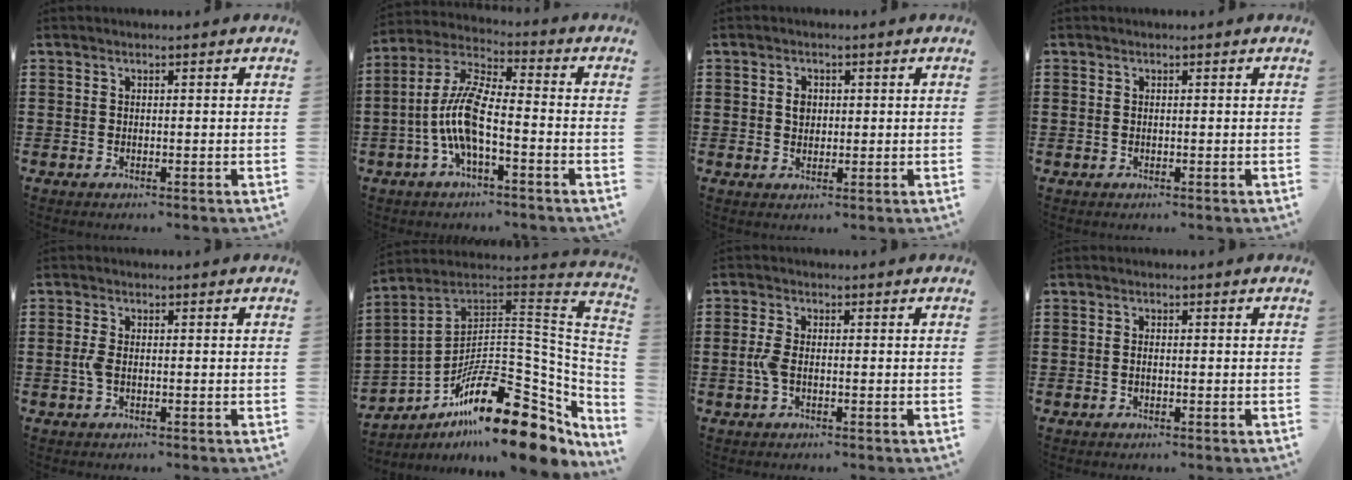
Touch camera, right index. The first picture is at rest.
{"total": 9.7, "force": [-2.7, 2.8, 8.8], "torque": [-0.206, -0.010, -0.056]}
{"total": 2.0, "force": [0.3, 1.5, 1.3], "torque": [-0.029, 0.007, 0.005]}
{"total": 0.6, "force": [0.1, 0.3, 0.5], "torque": [-0.012, 0.002, 0.001]}
{"total": 2.2, "force": [-0.4, 1.0, 2.0], "torque": [-0.052, -0.004, -0.012]}
{"total": 20.2, "force": [-12.0, 6.8, 14.8], "torque": [-0.216, 0.025, -0.208]}
{"total": 3.1, "force": [-0.6, 1.4, 2.7], "torque": [-0.070, -0.006, -0.017]}
{"total": 0.9, "force": [-0.2, 0.3, 0.9], "torque": [-0.017, -0.001, -0.003]}